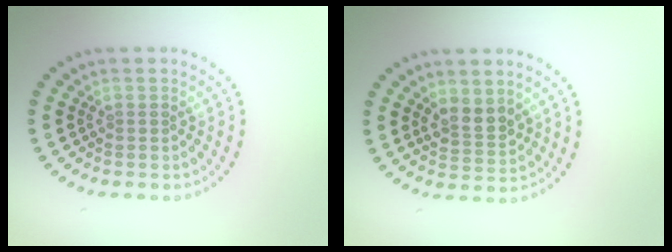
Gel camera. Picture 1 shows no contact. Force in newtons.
{"total": 2.5, "press": 2.3, "slide": 1.1}